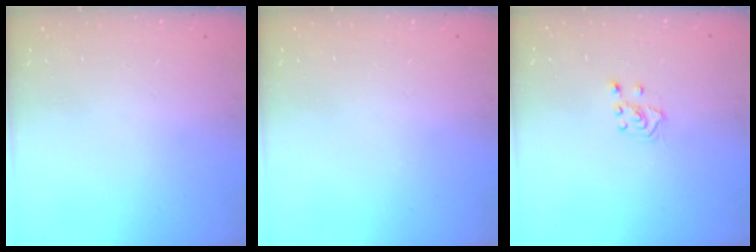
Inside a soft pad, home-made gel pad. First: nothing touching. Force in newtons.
{"total": 0.0}
{"total": 3.0, "press": 2.9, "slide": 0.7}